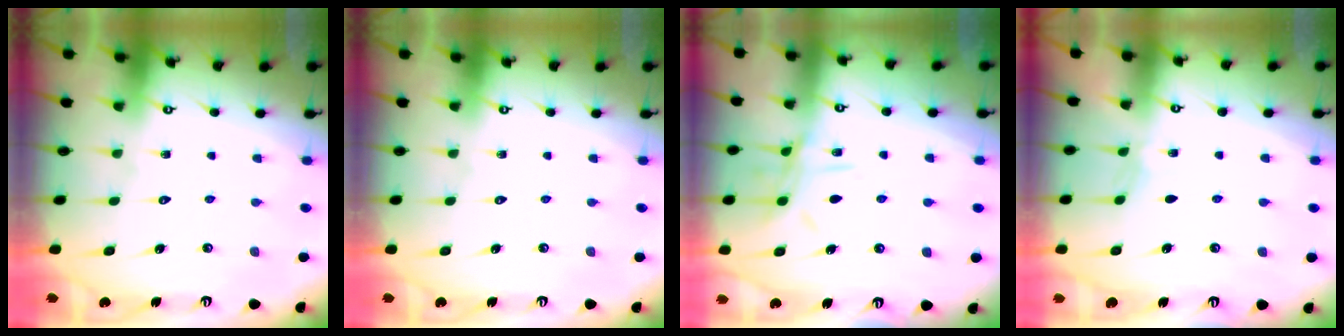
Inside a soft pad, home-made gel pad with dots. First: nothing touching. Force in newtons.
{"total": 0.0}
{"total": 9.3, "press": 9.3, "slide": 0.8}
{"total": 2.5, "press": 2.5, "slide": 0.5}